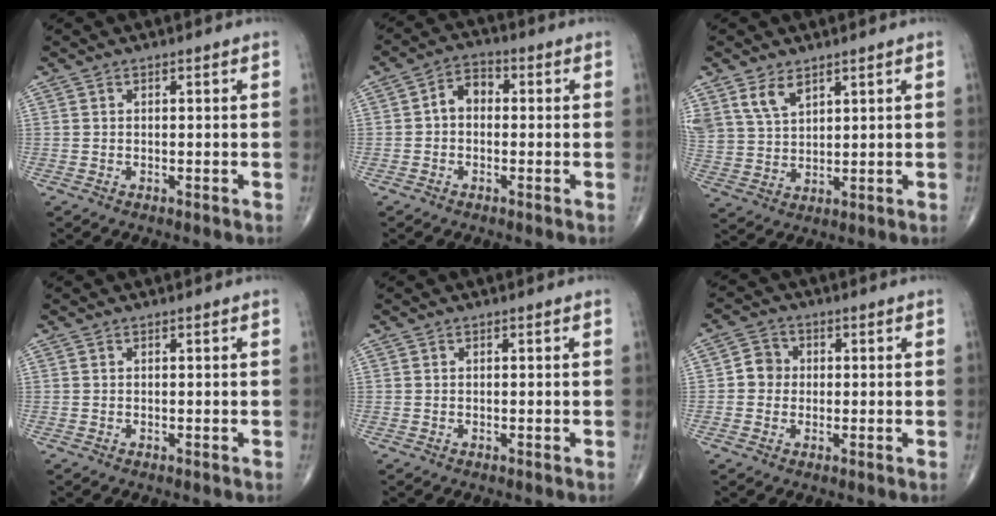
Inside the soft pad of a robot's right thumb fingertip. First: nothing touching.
{"total": 4.8, "force": [-0.2, 3.5, 3.3], "torque": [-0.037, 0.020, -0.016]}
{"total": 6.3, "force": [4.0, 3.5, 3.4], "torque": [-0.055, -0.017, 0.090]}
{"total": 0.0}
{"total": 0.0}
{"total": 4.0, "force": [0.0, 3.7, 1.4], "torque": [-0.003, 0.008, -0.009]}